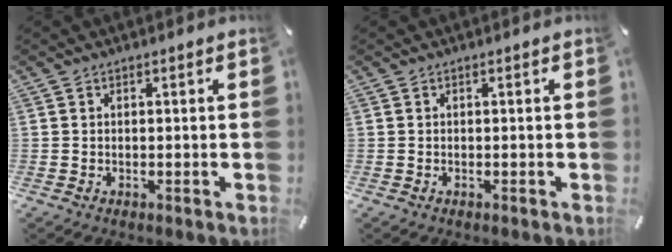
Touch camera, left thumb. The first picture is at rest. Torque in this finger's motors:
{"motor_torque": [-0.09, 0.12, -0.01, -0.03, 0.00]}